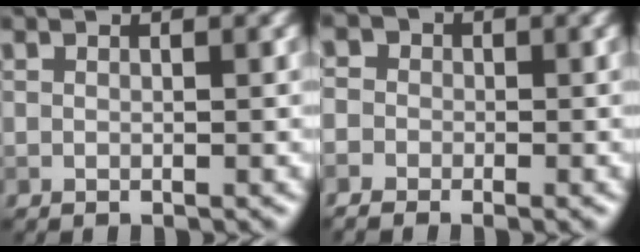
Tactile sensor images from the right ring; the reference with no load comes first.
{"total": 3.2, "force": [-1.4, 2.4, 1.5], "torque": [-0.013, 0.011, -0.034]}